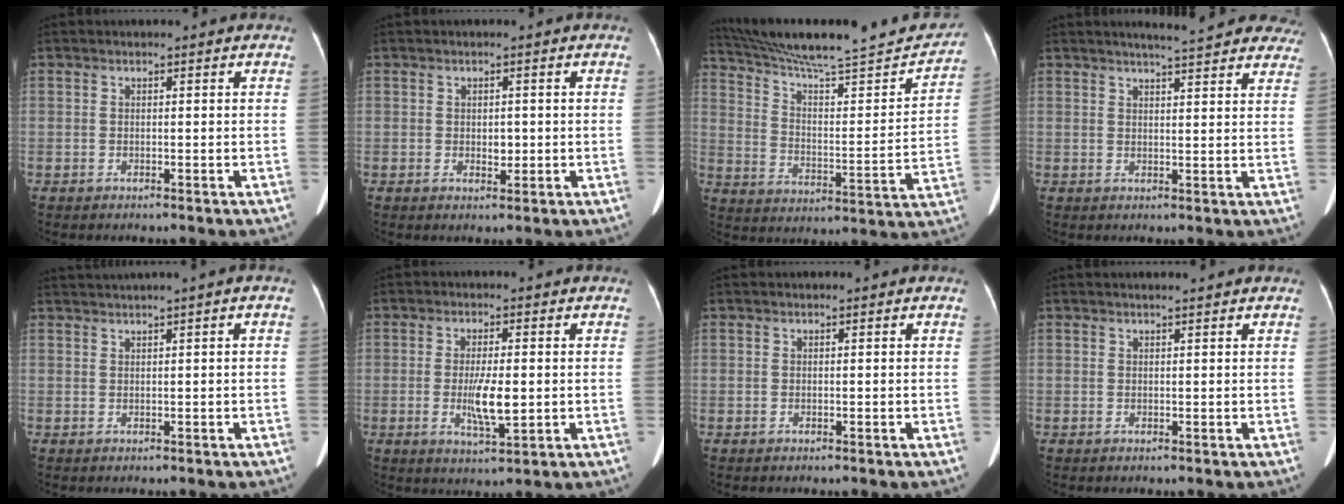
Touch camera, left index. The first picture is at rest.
{"total": 1.7, "force": [-0.1, 1.1, 1.3], "torque": [-0.020, -0.001, 0.001]}
{"total": 24.3, "force": [22.1, 2.2, 9.8], "torque": [-0.159, -0.020, 0.318]}
{"total": 15.5, "force": [14.2, 2.4, 5.9], "torque": [-0.058, -0.007, 0.156]}
{"total": 2.4, "force": [1.4, -0.5, 1.9], "torque": [-0.043, 0.013, 0.034]}
{"total": 5.8, "force": [-0.6, 1.1, 5.6], "torque": [-0.109, -0.012, -0.010]}
{"total": 0.0}
{"total": 2.1, "force": [1.9, 0.0, 1.0], "torque": [-0.011, 0.015, 0.024]}